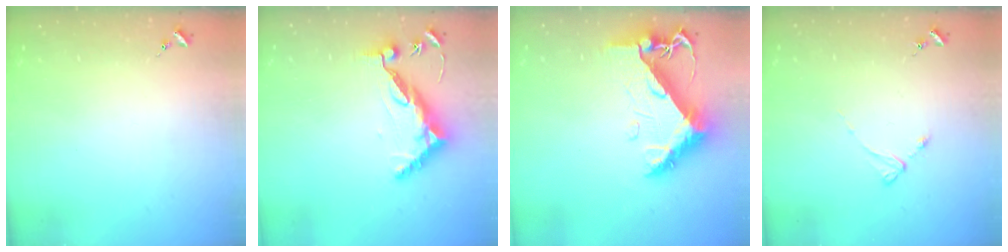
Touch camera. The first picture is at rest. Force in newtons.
{"total": 10.6, "press": 10.5, "slide": 0.9}
{"total": 11.3, "press": 11.3, "slide": 1.2}
{"total": 2.4, "press": 2.4, "slide": 0.3}